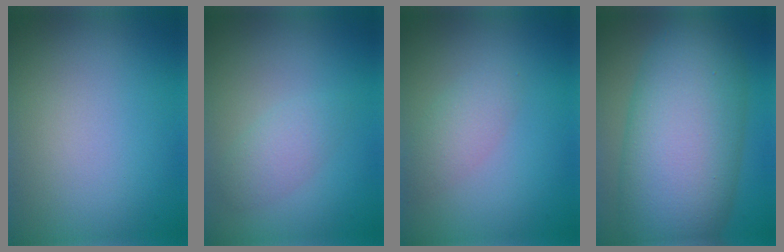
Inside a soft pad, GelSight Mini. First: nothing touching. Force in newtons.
{"total": 1.9, "press": 1.9, "slide": 0.1}
{"total": 2.0, "press": 2.0, "slide": 0.1}
{"total": 12.7, "press": 12.7, "slide": 0.3}